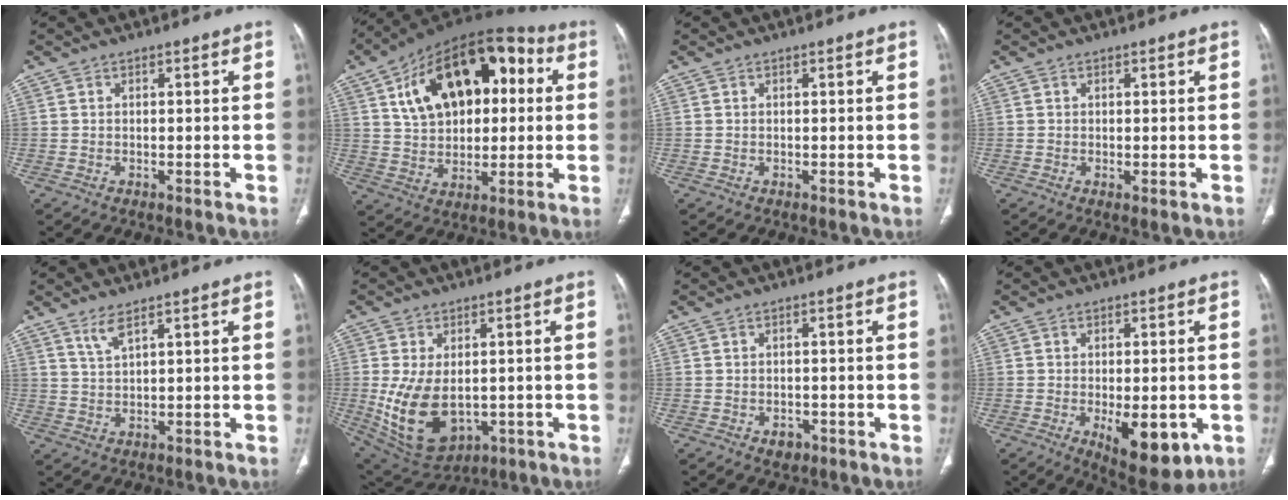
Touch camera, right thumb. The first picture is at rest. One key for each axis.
{"total": 22.9, "fx": 5.8, "fy": 13.7, "fz": 17.4, "tx": -0.241, "ty": 0.025, "tz": 0.086}
{"total": 0.0}
{"total": 1.1, "fx": -0.1, "fy": 0.4, "fz": 1.0, "tx": -0.021, "ty": -0.006, "tz": 0.000}
{"total": 3.3, "fx": 2.3, "fy": 0.5, "fz": 2.2, "tx": -0.052, "ty": -0.014, "tz": 0.055}
{"total": 14.0, "fx": -1.6, "fy": 8.9, "fz": 10.8, "tx": -0.191, "ty": -0.012, "tz": 0.005}
{"total": 2.4, "fx": -1.1, "fy": 1.7, "fz": 1.2, "tx": -0.007, "ty": 0.004, "tz": -0.009}
{"total": 11.8, "fx": -3.5, "fy": 5.3, "fz": 10.0, "tx": -0.123, "ty": -0.010, "tz": -0.036}